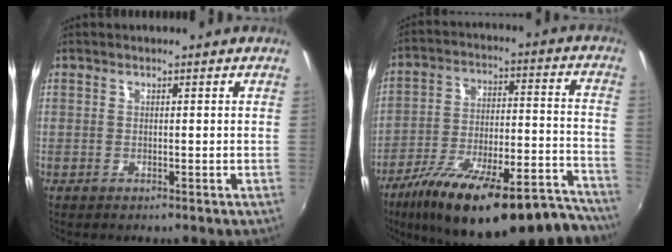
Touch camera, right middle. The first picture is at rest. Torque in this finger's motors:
{"motor_torque": [1.25, -0.89, 0.43, 0.21]}